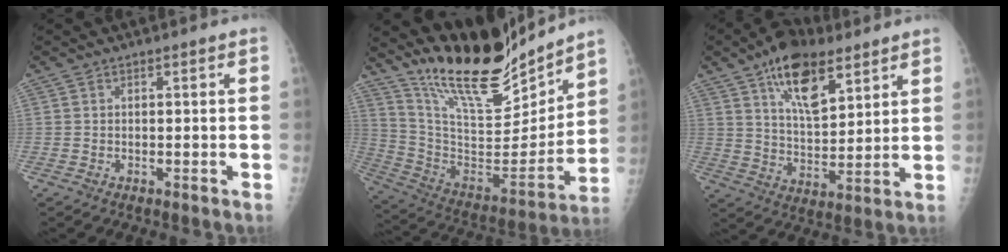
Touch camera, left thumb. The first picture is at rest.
{"total": 23.3, "force": [19.6, 6.5, 10.8], "torque": [-0.142, -0.111, 0.339]}
{"total": 14.4, "force": [8.3, 6.8, 9.6], "torque": [-0.132, -0.036, 0.143]}